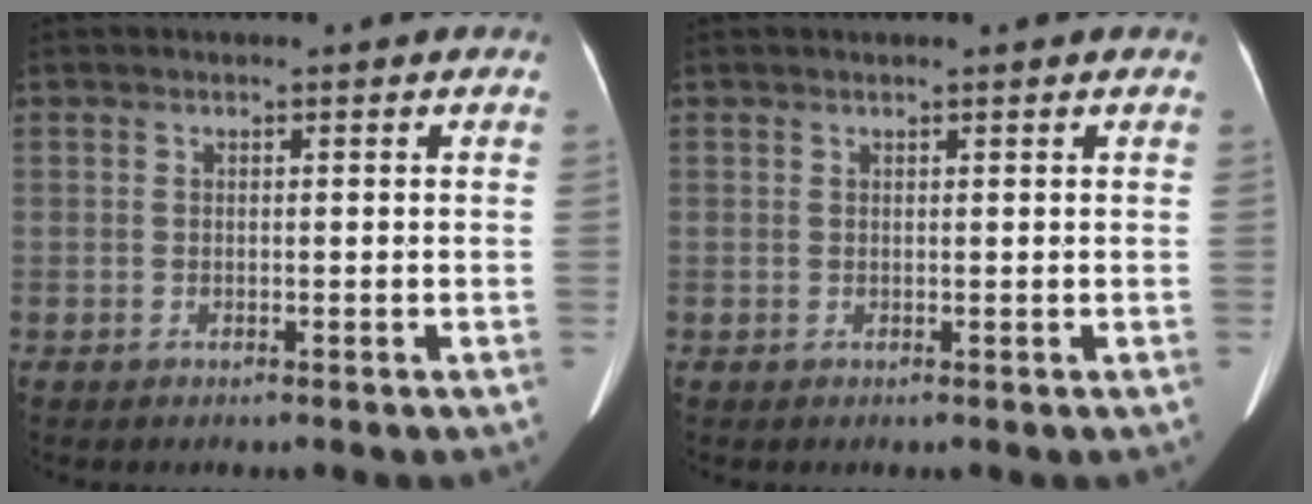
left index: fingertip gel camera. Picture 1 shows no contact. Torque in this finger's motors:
{"motor_torque": [-0.83, 0.95, -0.76, -0.09]}